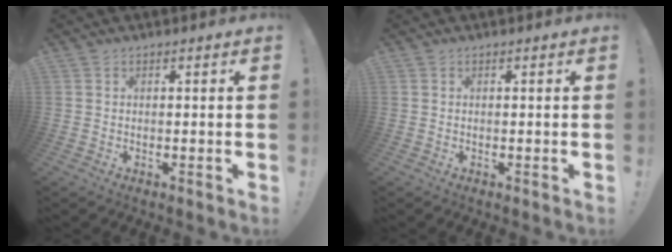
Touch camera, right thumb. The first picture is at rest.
{"total": 0.0}